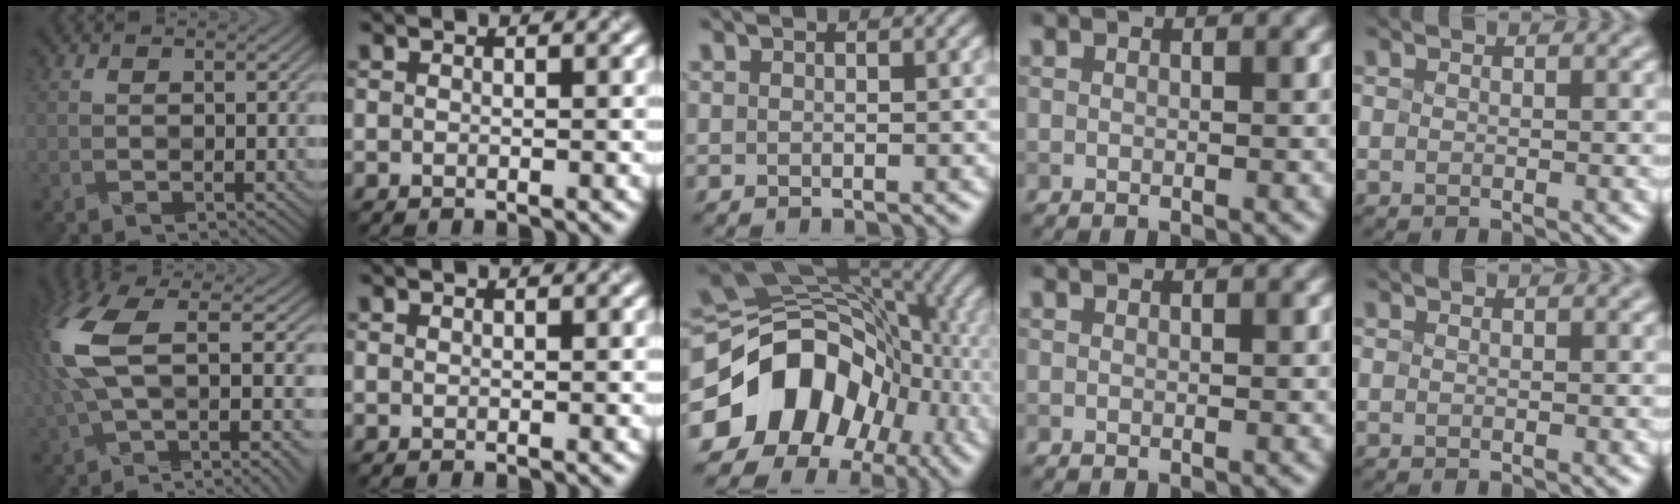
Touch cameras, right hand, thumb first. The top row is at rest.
{"thumb": {"total": 13.7, "force": [0.6, 4.5, 12.9], "torque": [-0.298, 0.014, 0.019]}, "middle": {"total": 12.8, "force": [-4.5, 9.8, 6.8], "torque": [-0.123, 0.007, -0.088]}}